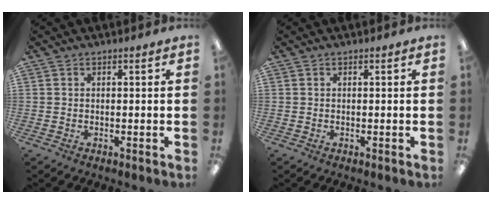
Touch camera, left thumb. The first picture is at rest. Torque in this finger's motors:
{"motor_torque": [-0.01, -0.01, 0.00, 0.00, 0.00]}